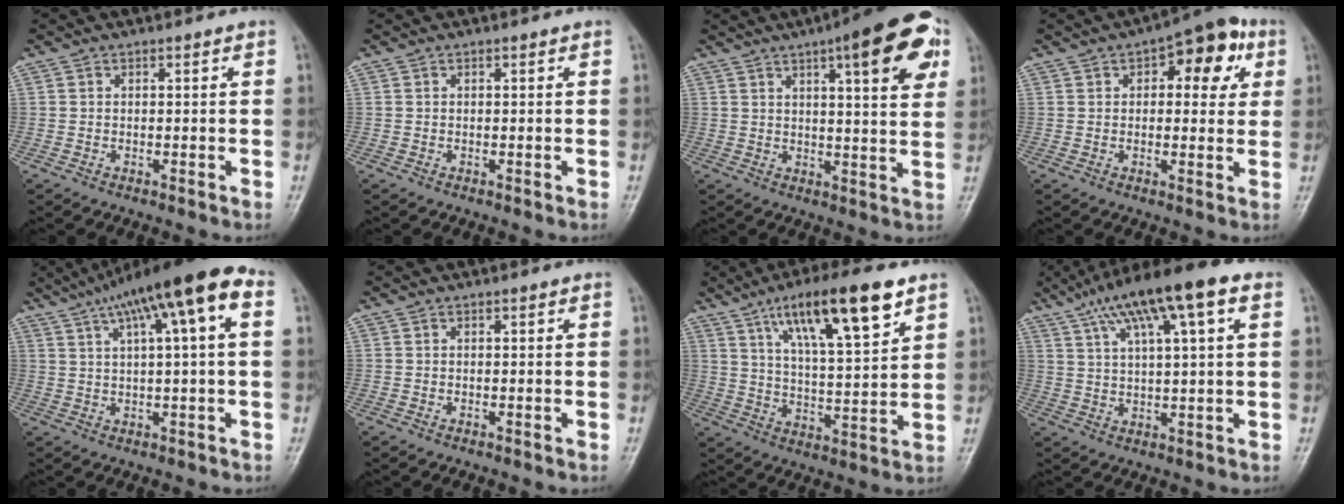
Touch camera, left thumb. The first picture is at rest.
{"total": 0.0}
{"total": 16.0, "force": [7.3, 4.2, 13.6], "torque": [-0.156, -0.011, 0.091]}
{"total": 11.4, "force": [4.2, 5.7, 9.0], "torque": [-0.073, 0.009, 0.045]}
{"total": 15.2, "force": [6.5, 3.0, 13.4], "torque": [-0.222, 0.028, 0.101]}
{"total": 0.0}
{"total": 16.9, "force": [9.5, 3.8, 13.4], "torque": [-0.211, -0.031, 0.165]}
{"total": 15.8, "force": [7.7, 3.5, 13.3], "torque": [-0.225, 0.016, 0.130]}